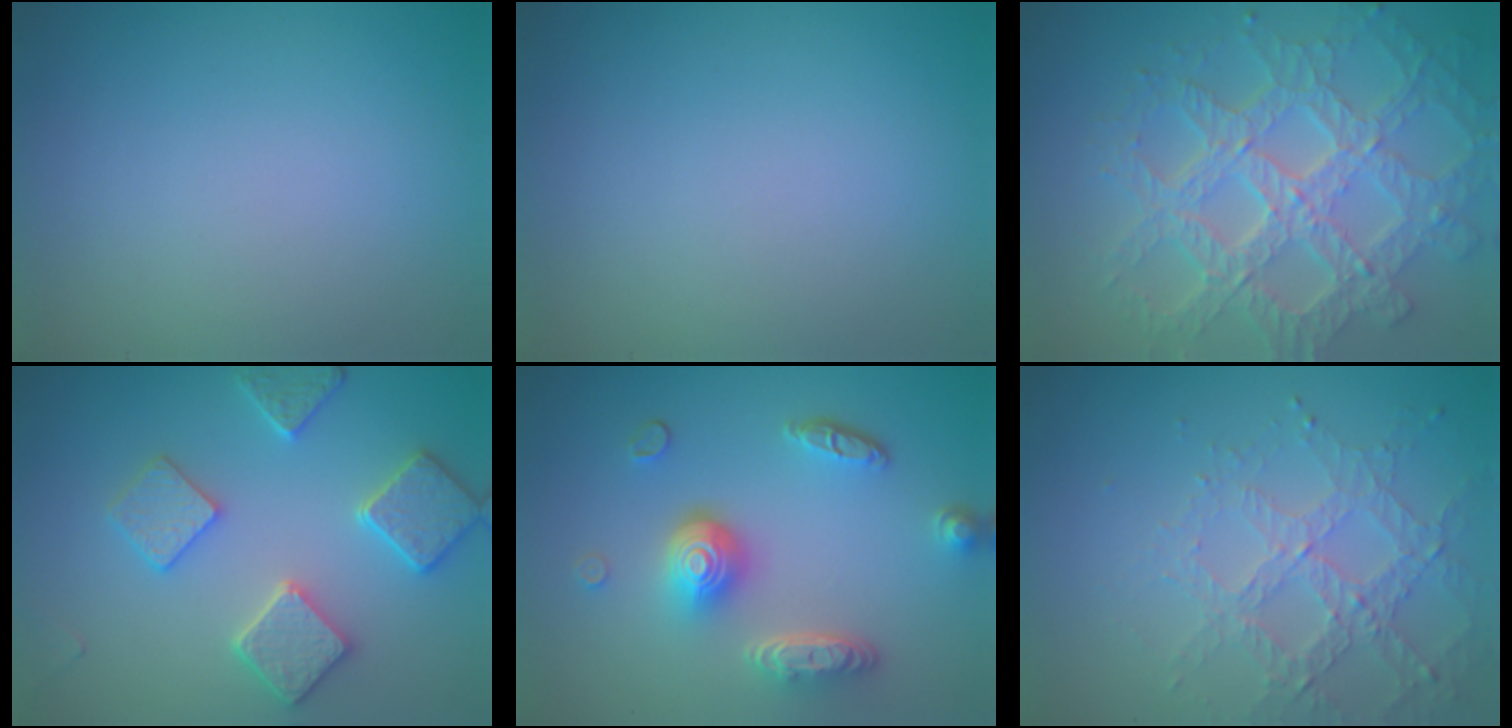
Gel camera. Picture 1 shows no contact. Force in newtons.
{"total": 0.0}
{"total": 7.9, "press": 5.7, "slide": 5.4}
{"total": 4.2, "press": 4.1, "slide": 0.9}
{"total": 5.1, "press": 3.8, "slide": 3.4}
{"total": 3.2, "press": 3.0, "slide": 1.0}